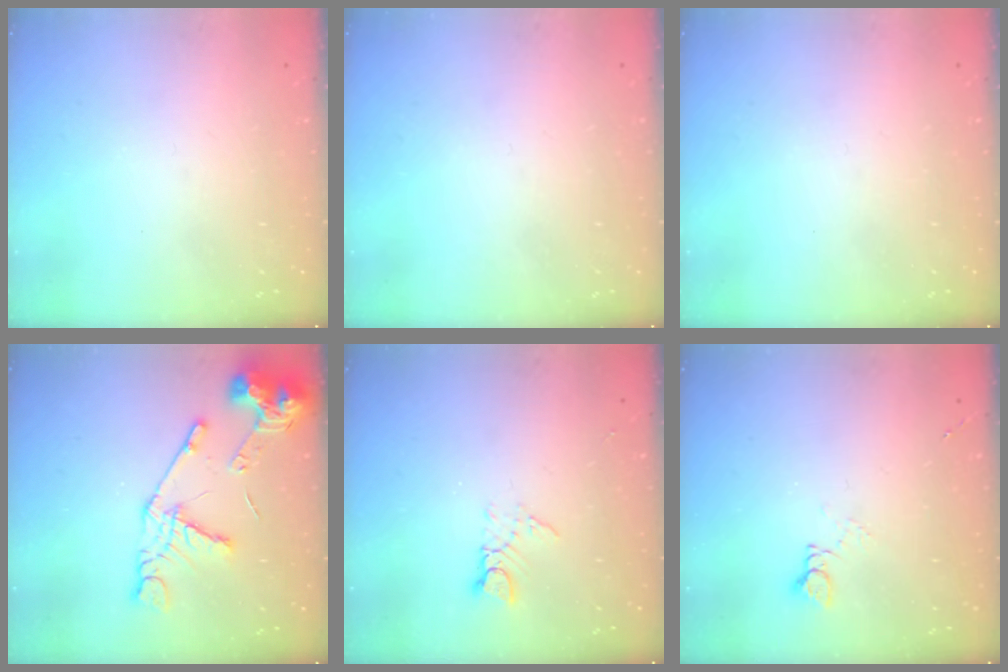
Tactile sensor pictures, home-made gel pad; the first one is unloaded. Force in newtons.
{"total": 0.0}
{"total": 0.0}
{"total": 14.7, "press": 14.6, "slide": 1.6}
{"total": 4.0, "press": 4.0, "slide": 0.2}
{"total": 2.9, "press": 2.9, "slide": 0.3}